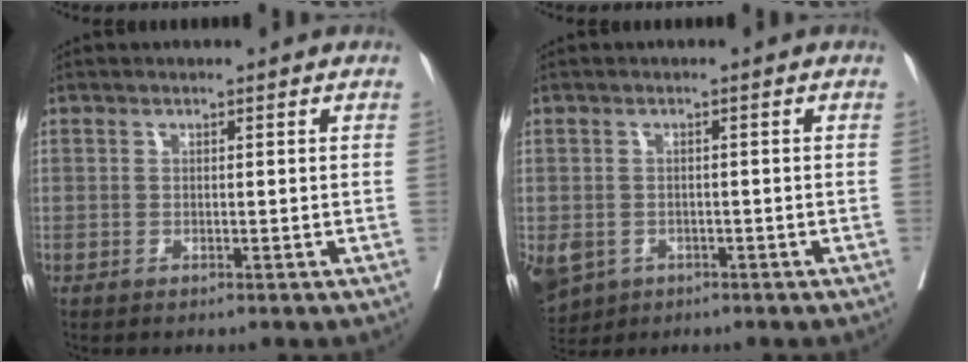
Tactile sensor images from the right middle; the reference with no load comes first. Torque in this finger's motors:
{"motor_torque": [1.11, -1.03, 0.26, 0.11]}